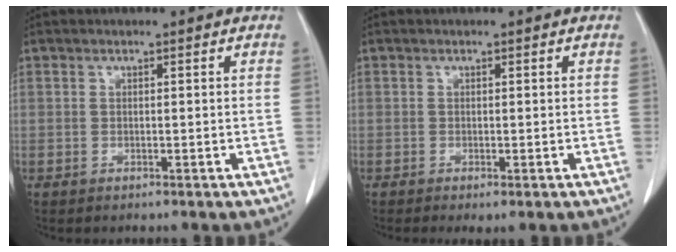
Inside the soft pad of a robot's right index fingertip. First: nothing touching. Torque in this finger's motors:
{"motor_torque": [0.52, -0.52, 0.17, 0.05]}